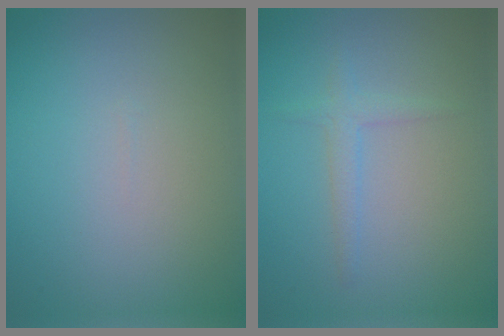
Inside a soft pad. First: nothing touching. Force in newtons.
{"total": 1.5, "press": 1.5, "slide": 0.0}